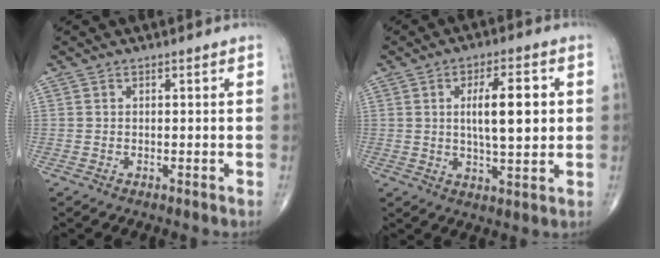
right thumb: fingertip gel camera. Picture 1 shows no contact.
{"total": 10.5, "force": [1.6, 3.6, 9.7], "torque": [-0.142, -0.004, 0.025]}